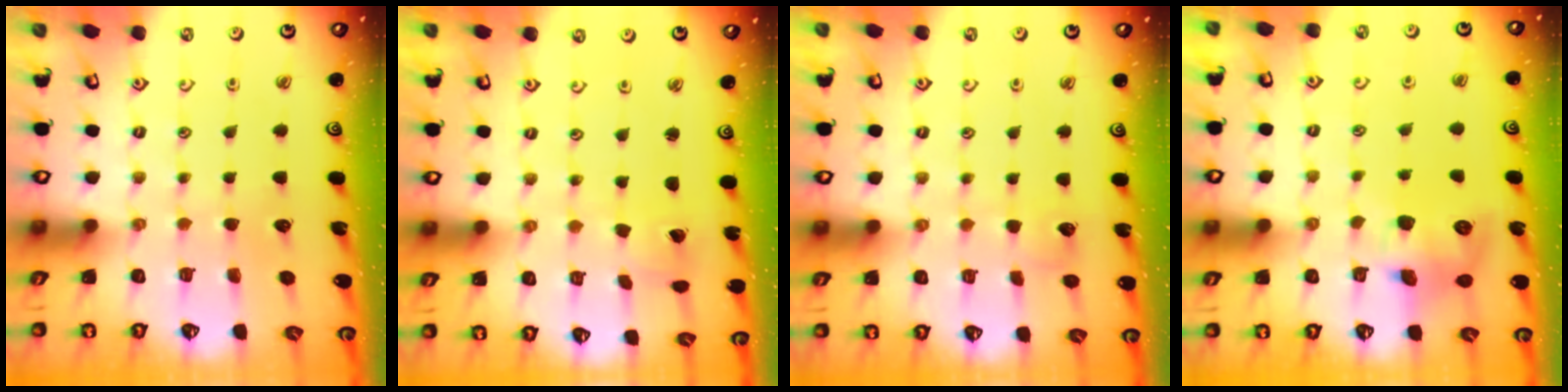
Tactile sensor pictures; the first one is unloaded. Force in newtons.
{"total": 1.5, "press": 1.5, "slide": 0.0}
{"total": 4.9, "press": 4.8, "slide": 0.5}
{"total": 10.7, "press": 10.7, "slide": 0.8}